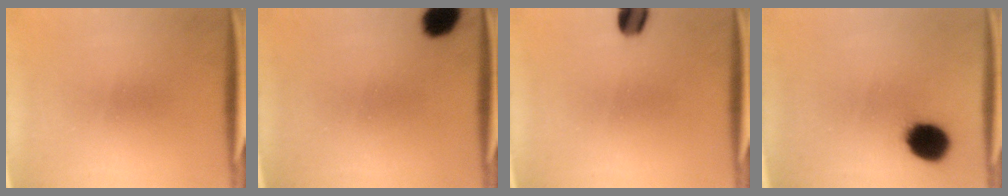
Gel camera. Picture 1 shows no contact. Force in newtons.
{"total": 6.1}
{"total": 4.5}
{"total": 10.6}